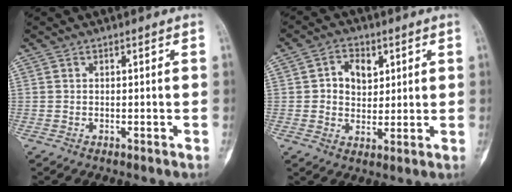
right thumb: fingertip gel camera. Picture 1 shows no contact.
{"total": 6.7, "force": [2.0, 5.1, 3.8], "torque": [-0.024, -0.005, 0.032]}